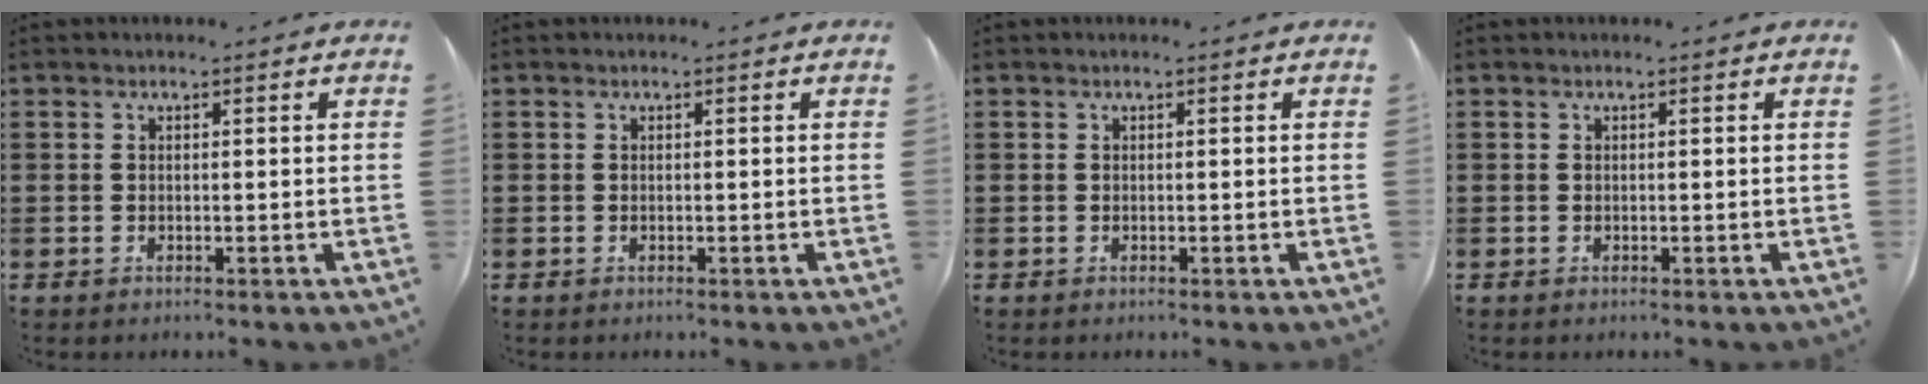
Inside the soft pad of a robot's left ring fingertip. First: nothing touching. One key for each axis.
{"total": 0.0}
{"total": 0.0}
{"total": 0.0}